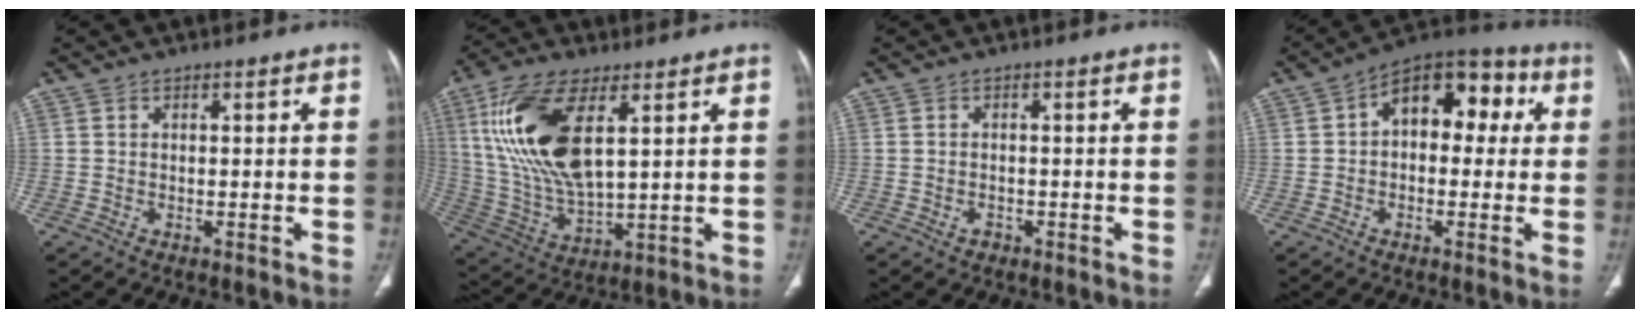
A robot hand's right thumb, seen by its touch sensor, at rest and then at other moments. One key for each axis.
{"total": 19.0, "fx": 6.0, "fy": 8.3, "fz": 16.0, "tx": -0.330, "ty": -0.020, "tz": 0.122}
{"total": 1.4, "fx": -0.7, "fy": 1.0, "fz": 0.6, "tx": -0.009, "ty": 0.008, "tz": -0.009}
{"total": 13.1, "fx": 2.4, "fy": 8.3, "fz": 9.9, "tx": -0.096, "ty": 0.039, "tz": 0.022}